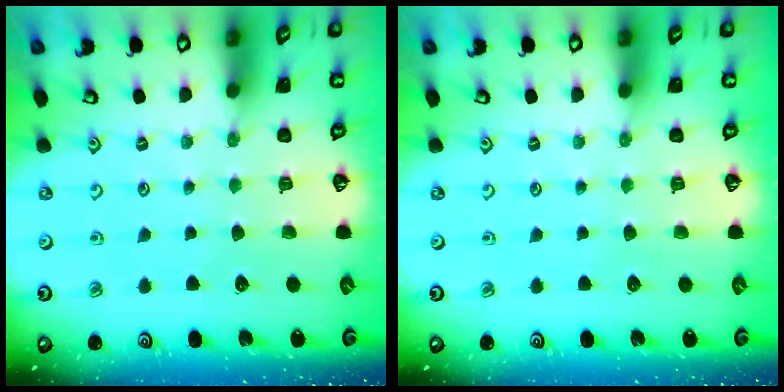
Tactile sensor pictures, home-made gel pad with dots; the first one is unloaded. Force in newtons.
{"total": 0.0}